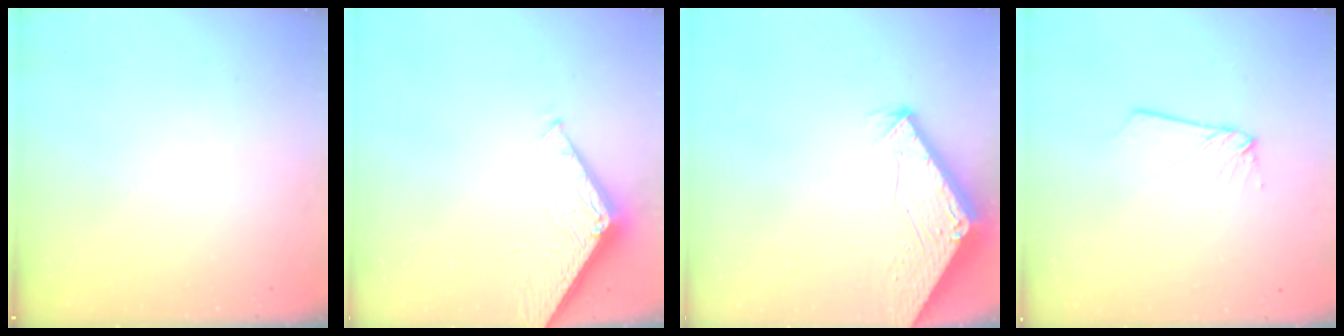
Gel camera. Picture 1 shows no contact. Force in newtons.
{"total": 6.1, "press": 6.1, "slide": 0.5}
{"total": 2.8, "press": 2.8, "slide": 0.1}
{"total": 3.5, "press": 3.4, "slide": 0.3}